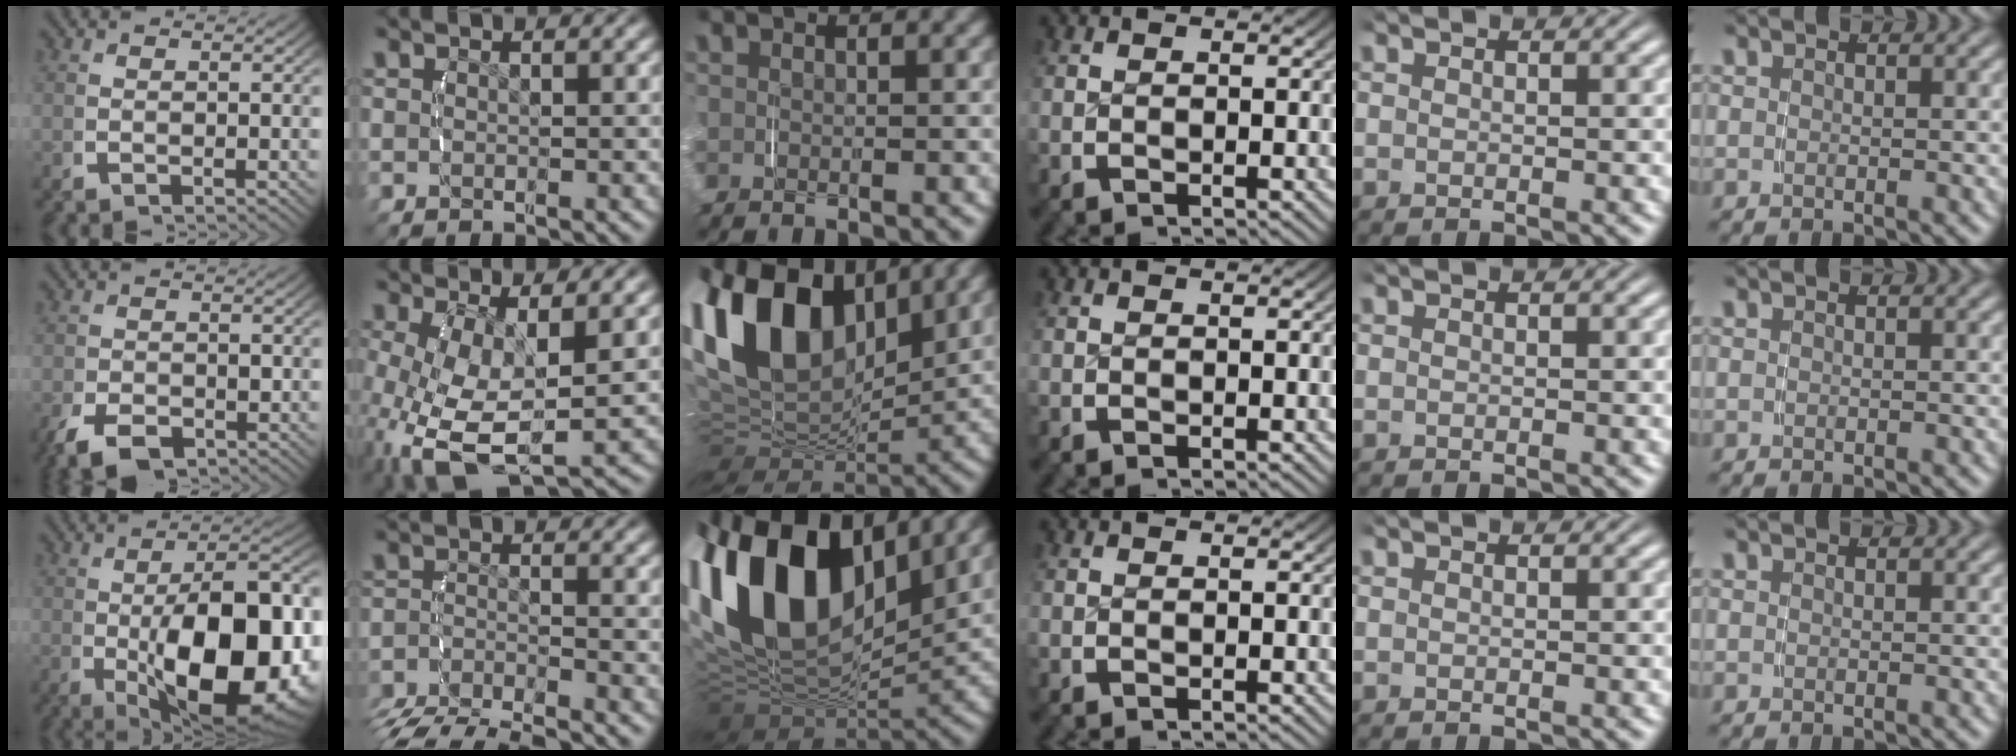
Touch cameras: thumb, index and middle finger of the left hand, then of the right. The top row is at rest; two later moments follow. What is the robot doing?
{"motion": "grasp_and_lifting", "object": "velcro strap"}